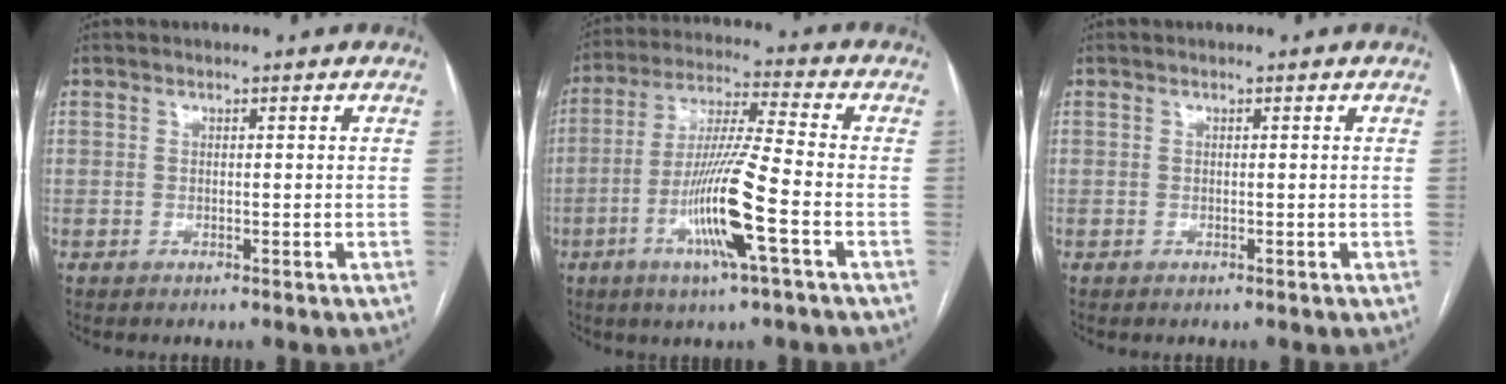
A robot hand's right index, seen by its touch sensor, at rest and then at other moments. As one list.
[{"total": 12.7, "force": [-4.5, -0.3, 11.9], "torque": [-0.235, -0.009, -0.089]}, {"total": 0.0}]